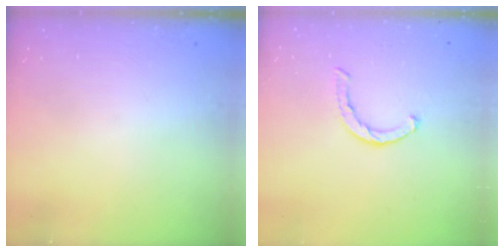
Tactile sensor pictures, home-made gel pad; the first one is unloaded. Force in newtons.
{"total": 2.1, "press": 2.1, "slide": 0.3}